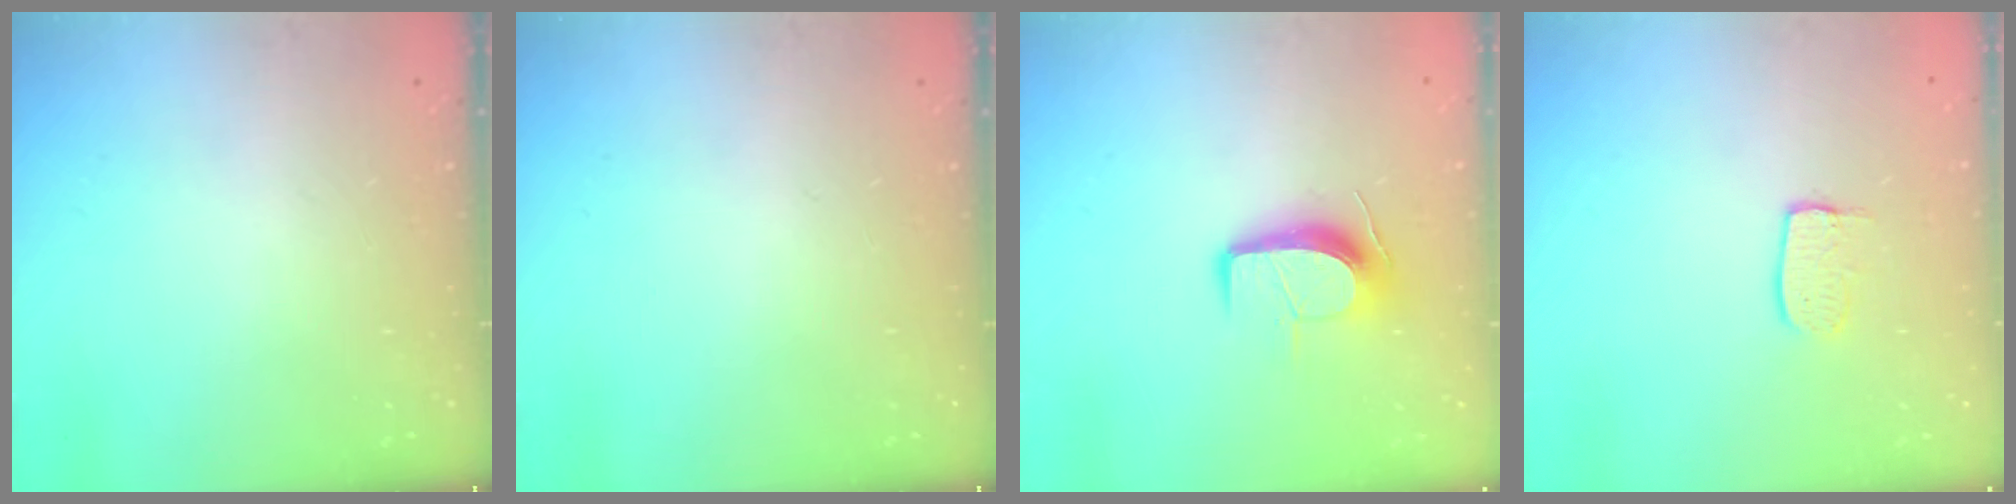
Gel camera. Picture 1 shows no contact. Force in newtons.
{"total": 0.0}
{"total": 10.2, "press": 10.2, "slide": 0.8}
{"total": 6.0, "press": 6.0, "slide": 0.3}